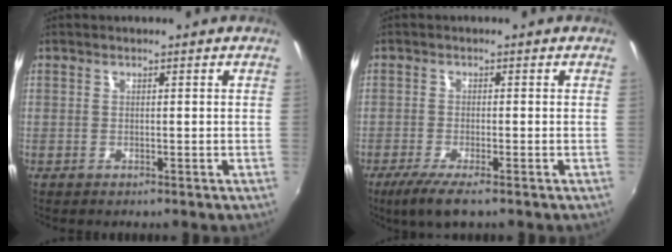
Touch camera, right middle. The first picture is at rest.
{"total": 5.5, "force": [-3.7, 0.7, 4.1], "torque": [-0.095, -0.023, -0.066]}